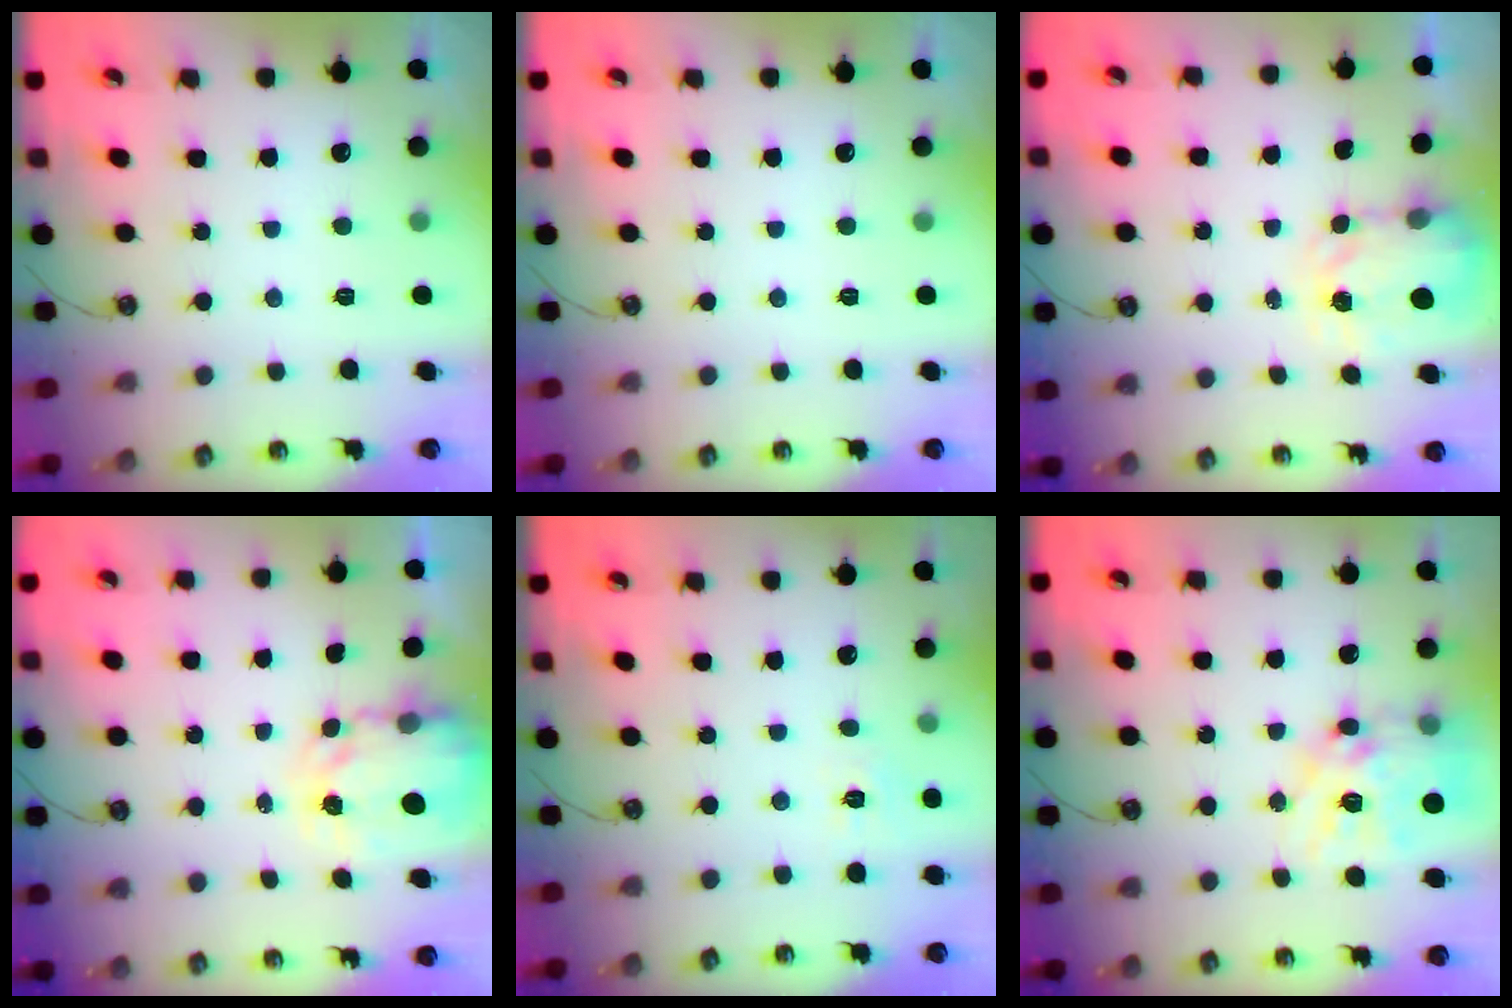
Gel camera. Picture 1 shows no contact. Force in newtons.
{"total": 0.0}
{"total": 3.8, "press": 3.7, "slide": 0.5}
{"total": 3.9, "press": 3.9, "slide": 0.3}
{"total": 6.2, "press": 6.2, "slide": 0.7}
{"total": 18.0, "press": 18.0, "slide": 1.5}